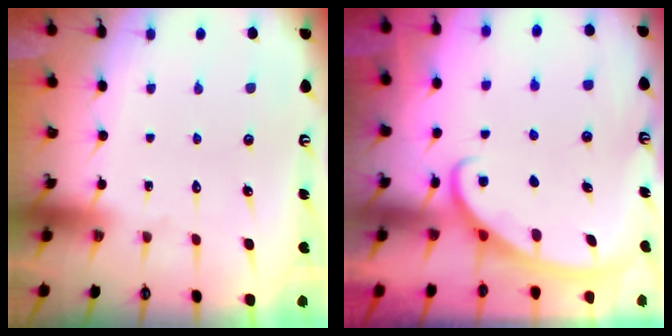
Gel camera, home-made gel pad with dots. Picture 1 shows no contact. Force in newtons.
{"total": 2.9, "press": 2.9, "slide": 0.4}